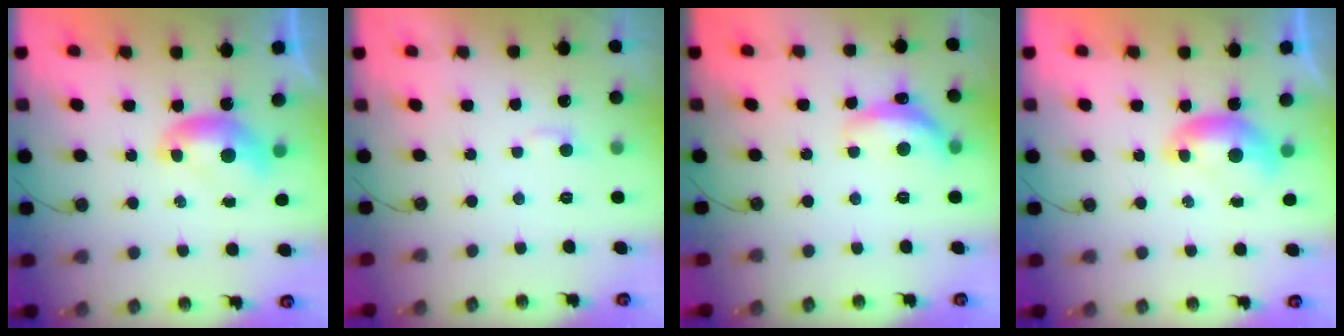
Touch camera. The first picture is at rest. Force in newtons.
{"total": 3.2, "press": 3.2, "slide": 0.4}
{"total": 7.8, "press": 7.7, "slide": 0.7}
{"total": 0.0}